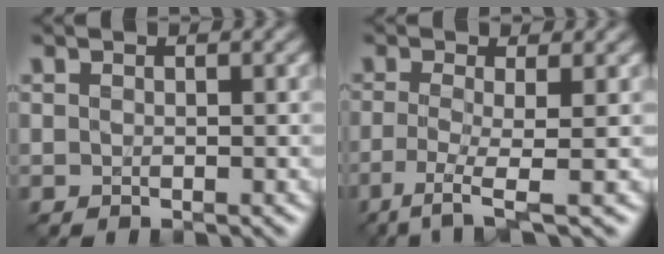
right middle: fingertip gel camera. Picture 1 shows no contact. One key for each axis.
{"total": 3.6, "fx": -1.5, "fy": 0.5, "fz": 3.2, "tx": -0.064, "ty": -0.010, "tz": -0.038}